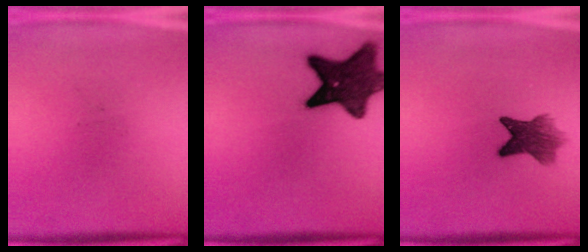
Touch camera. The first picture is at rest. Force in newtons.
{"total": 13.5}
{"total": 6.6}